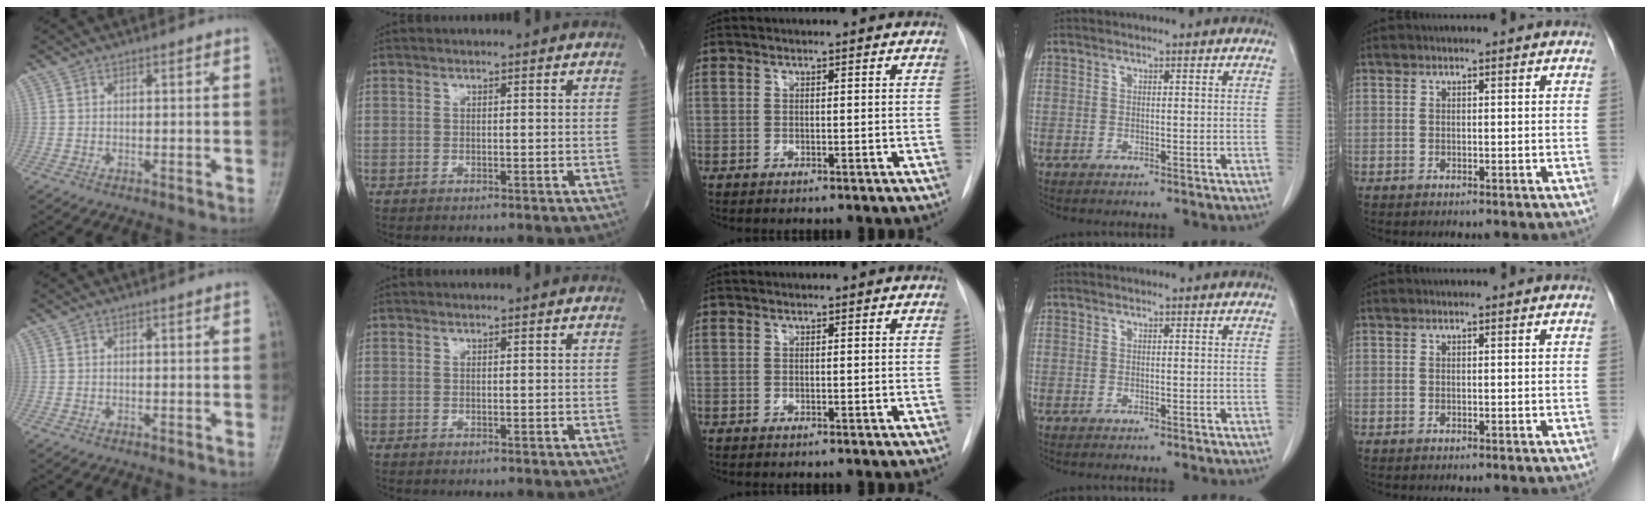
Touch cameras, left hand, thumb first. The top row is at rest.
{}